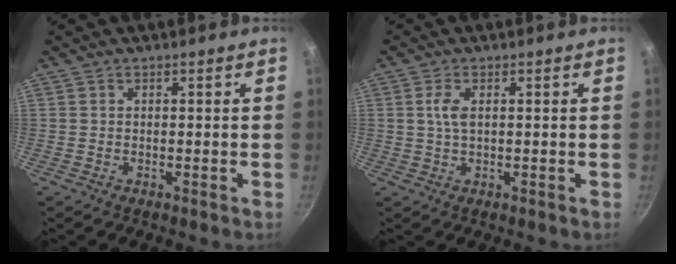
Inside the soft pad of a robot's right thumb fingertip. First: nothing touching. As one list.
[{"total": 2.9, "force": [0.6, 1.3, 2.6], "torque": [-0.056, 0.004, 0.013]}]